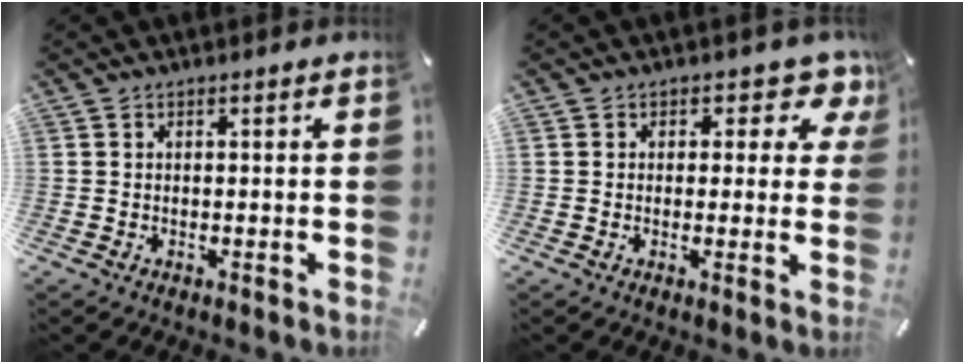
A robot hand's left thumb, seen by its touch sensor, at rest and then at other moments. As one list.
[{"total": 5.5, "force": [2.6, 3.6, 3.3], "torque": [-0.025, -0.015, 0.037]}]